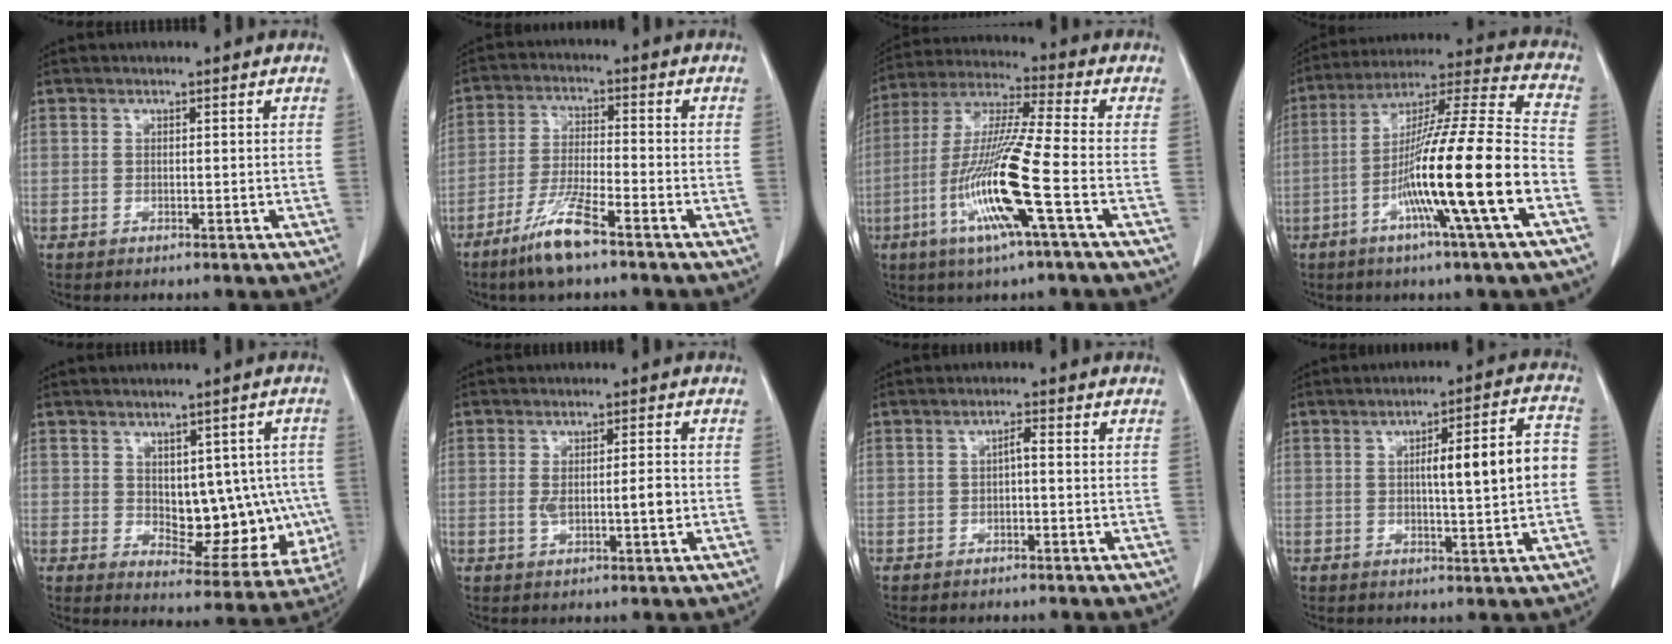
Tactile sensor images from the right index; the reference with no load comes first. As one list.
[{"total": 8.2, "force": [-5.6, 0.6, 5.9], "torque": [-0.124, -0.016, -0.109]}, {"total": 15.4, "force": [-5.1, -0.6, 14.5], "torque": [-0.300, -0.016, -0.105]}, {"total": 19.3, "force": [-6.6, -1.1, 18.1], "torque": [-0.318, -0.007, -0.125]}, {"total": 12.7, "force": [0.1, 6.9, 10.7], "torque": [-0.125, 0.009, 0.026]}, {"total": 4.4, "force": [-0.4, 0.9, 4.3], "torque": [-0.078, 0.004, -0.001]}, {"total": 1.4, "force": [-0.2, 0.3, 1.4], "torque": [-0.024, 0.005, -0.004]}, {"total": 10.1, "force": [0.2, 1.1, 10.0], "torque": [-0.139, 0.026, 0.004]}]